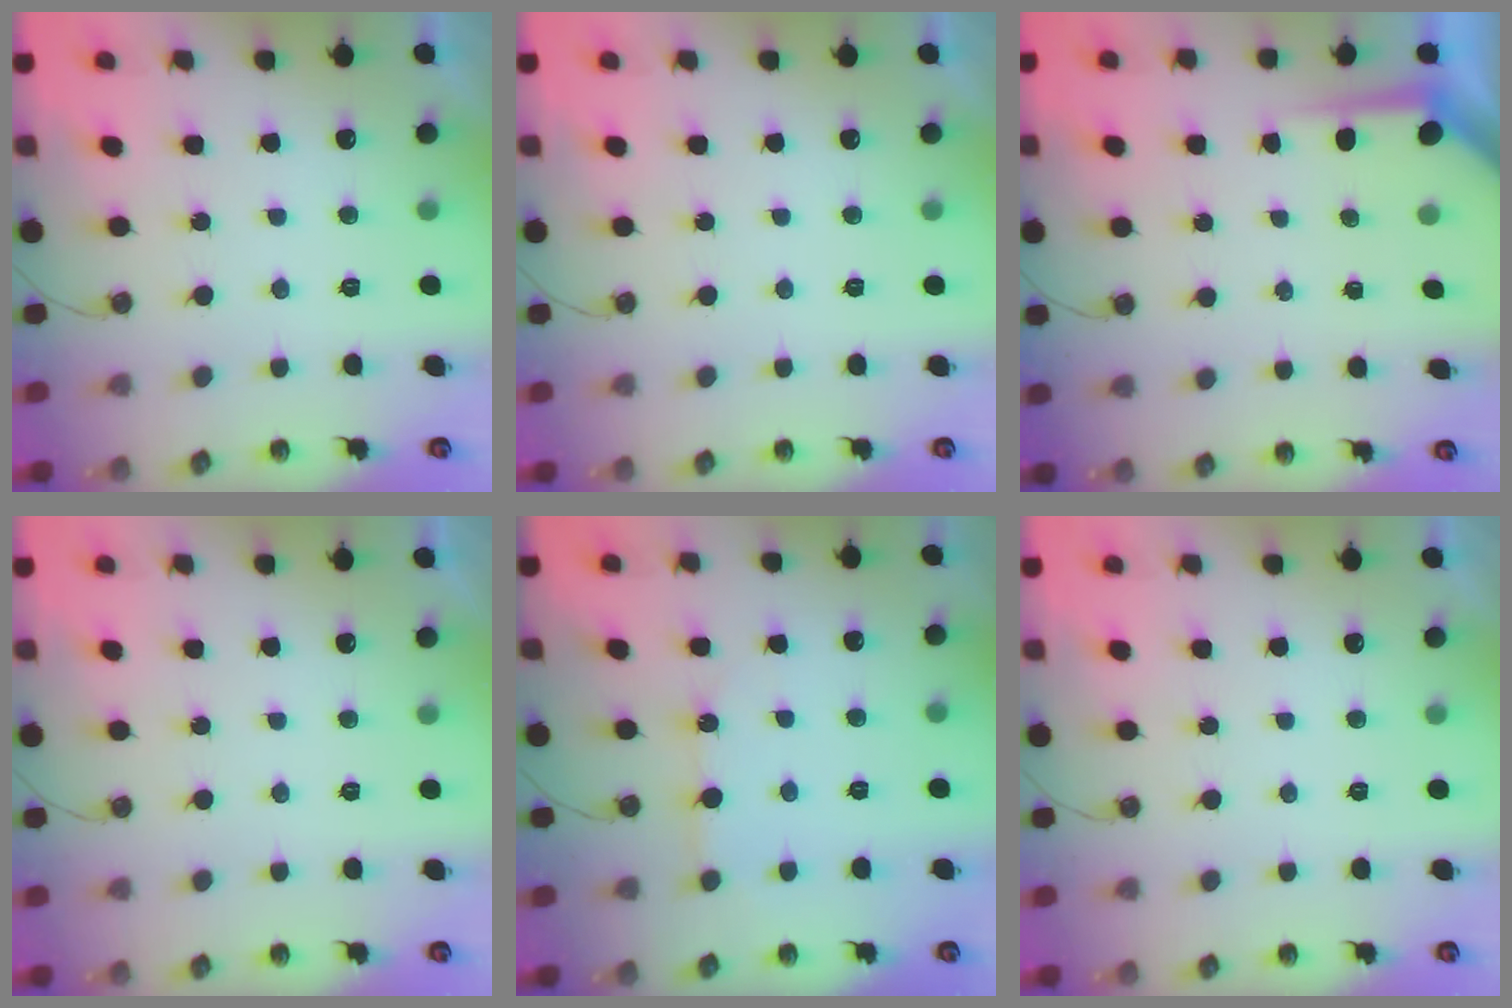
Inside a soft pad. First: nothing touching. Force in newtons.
{"total": 0.0}
{"total": 4.2, "press": 4.2, "slide": 0.4}
{"total": 0.0}
{"total": 5.7, "press": 5.7, "slide": 0.4}
{"total": 0.0}